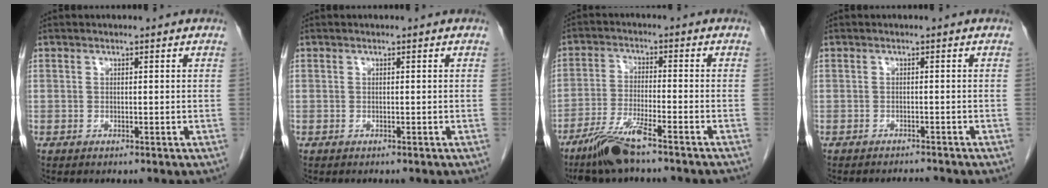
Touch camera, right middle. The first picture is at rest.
{"total": 0.0}
{"total": 9.5, "force": [-7.3, 0.6, 6.0], "torque": [-0.114, -0.022, -0.129]}
{"total": 1.8, "force": [-1.8, -0.3, 0.0], "torque": [-0.002, -0.010, -0.024]}